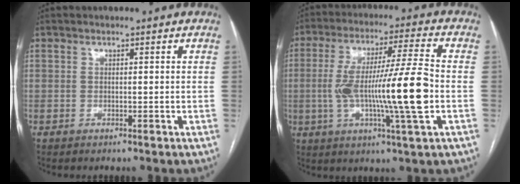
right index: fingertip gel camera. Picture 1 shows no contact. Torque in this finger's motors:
{"motor_torque": [1.73, -0.41, 0.82, 0.21]}